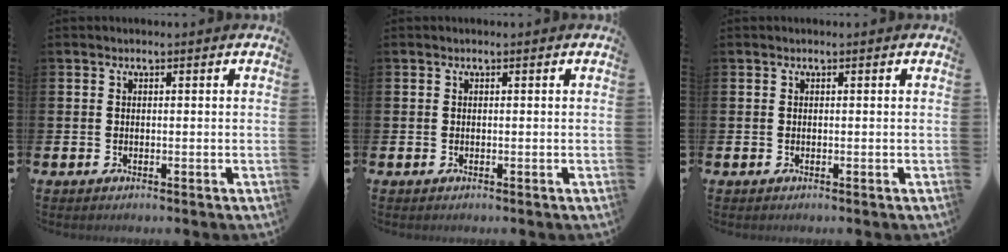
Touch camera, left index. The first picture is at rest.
{"total": 0.0}
{"total": 0.0}